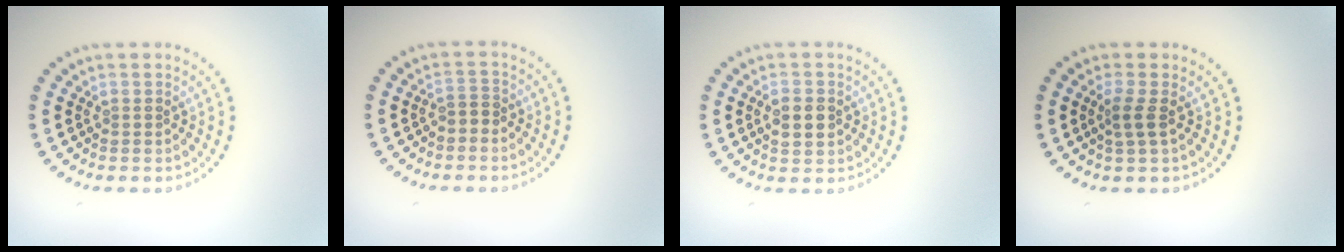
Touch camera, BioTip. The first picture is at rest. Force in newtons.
{"total": 1.1, "press": 0.9, "slide": 0.6}
{"total": 2.5, "press": 2.5, "slide": 0.2}
{"total": 1.6, "press": 1.3, "slide": 1.0}